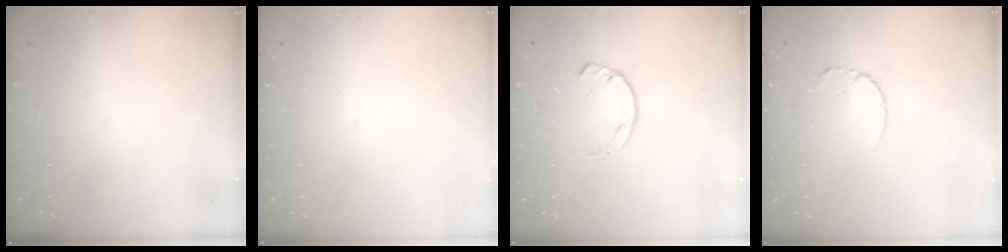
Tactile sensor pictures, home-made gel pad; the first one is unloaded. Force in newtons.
{"total": 0.0}
{"total": 4.0, "press": 3.9, "slide": 0.7}
{"total": 3.9, "press": 3.9, "slide": 0.3}